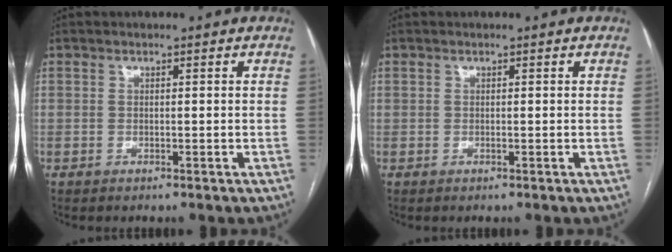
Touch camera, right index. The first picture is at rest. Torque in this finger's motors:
{"motor_torque": [0.82, -0.08, 0.41, 0.10]}